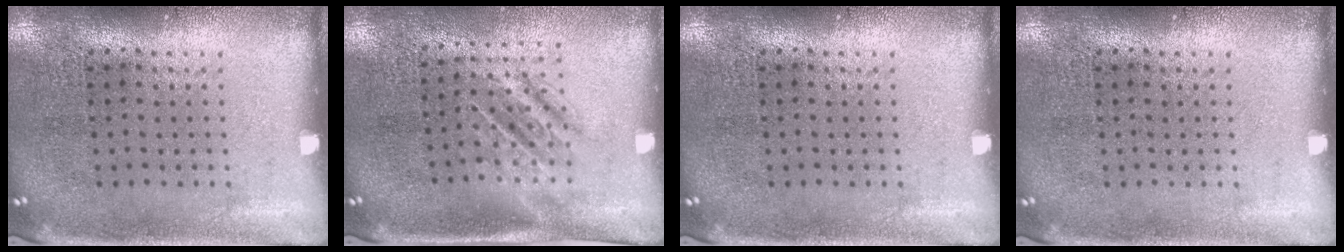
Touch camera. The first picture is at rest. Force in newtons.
{"total": 1.6, "press": 1.2, "slide": 1.0}
{"total": 0.0}
{"total": 0.0}